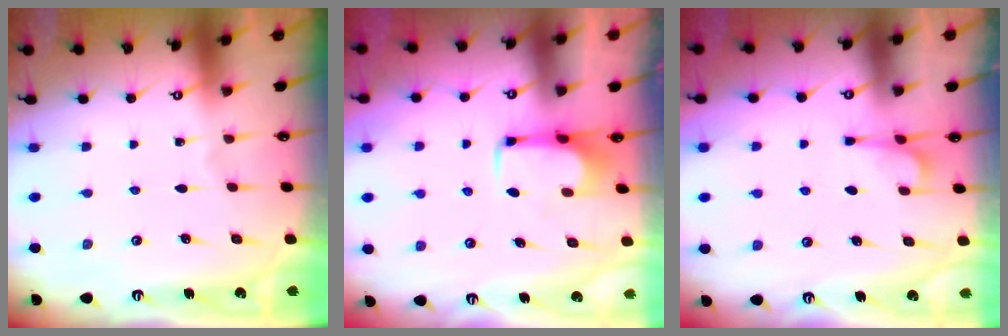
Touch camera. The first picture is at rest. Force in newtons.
{"total": 2.0, "press": 2.0, "slide": 0.2}
{"total": 2.4, "press": 2.3, "slide": 0.8}